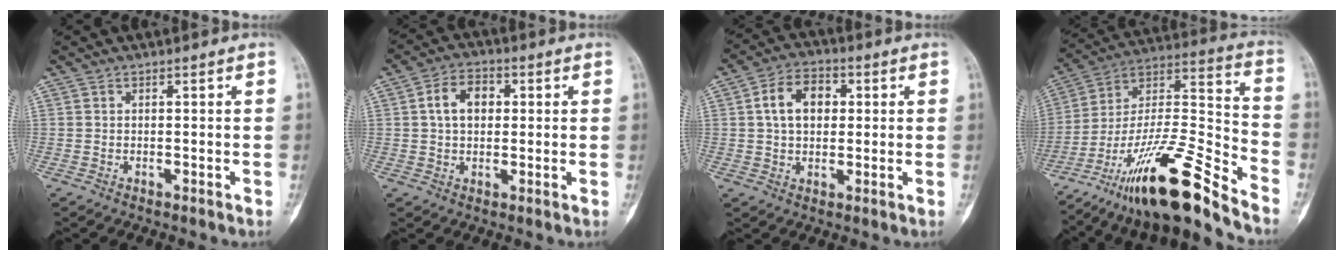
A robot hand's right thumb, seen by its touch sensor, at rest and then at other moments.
{"total": 6.9, "force": [1.2, 4.9, 4.8], "torque": [-0.068, 0.013, 0.015]}
{"total": 8.8, "force": [1.6, 6.1, 6.1], "torque": [-0.085, 0.013, 0.022]}
{"total": 23.5, "force": [-17.0, 3.6, 15.8], "torque": [-0.302, 0.078, -0.301]}